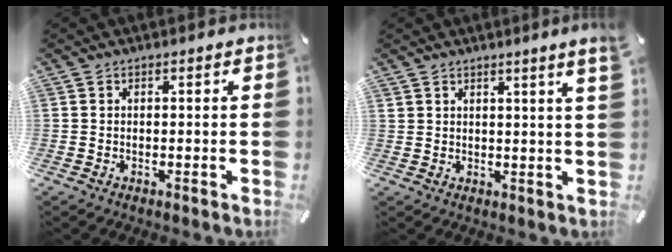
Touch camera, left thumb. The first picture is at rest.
{"total": 3.0, "force": [2.2, -0.3, 2.1], "torque": [-0.035, -0.008, 0.036]}